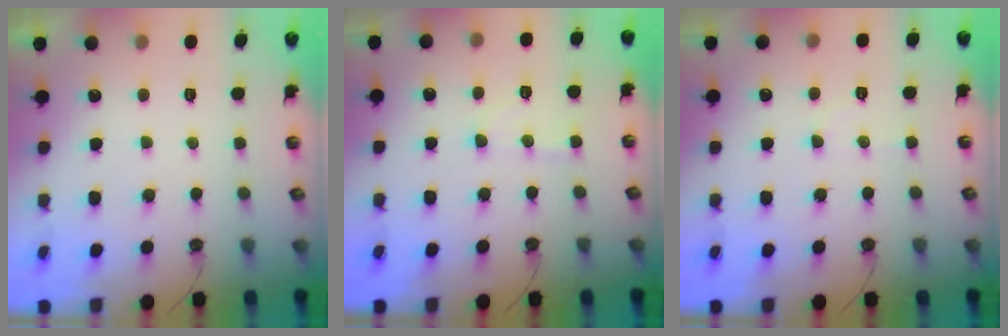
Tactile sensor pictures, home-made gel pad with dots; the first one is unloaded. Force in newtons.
{"total": 6.9, "press": 6.9, "slide": 0.2}
{"total": 4.9, "press": 4.8, "slide": 0.9}